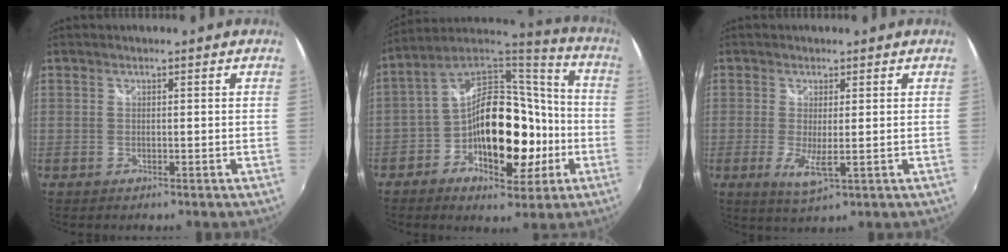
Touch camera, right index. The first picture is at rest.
{"total": 19.1, "force": [-5.6, 11.5, 14.2], "torque": [-0.252, 0.036, -0.086]}
{"total": 4.6, "force": [-0.8, 0.8, 4.5], "torque": [-0.090, -0.015, -0.013]}